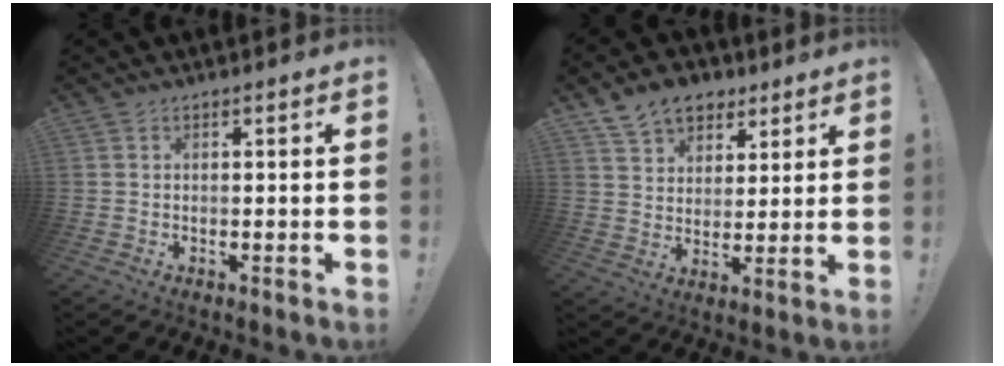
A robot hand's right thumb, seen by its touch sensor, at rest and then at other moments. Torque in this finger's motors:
{"motor_torque": [0.13, 0.16, 0.30, 0.28, 0.01]}